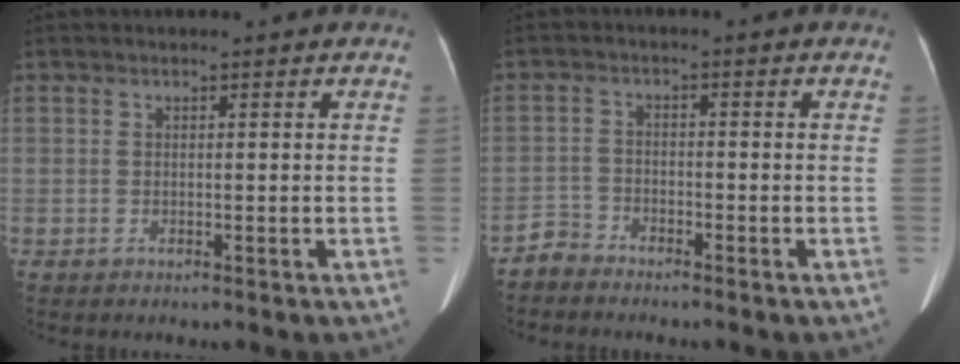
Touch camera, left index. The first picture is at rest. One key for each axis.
{"total": 2.5, "fx": -2.3, "fy": 0.5, "fz": -0.5, "tx": 0.011, "ty": -0.007, "tz": -0.047}